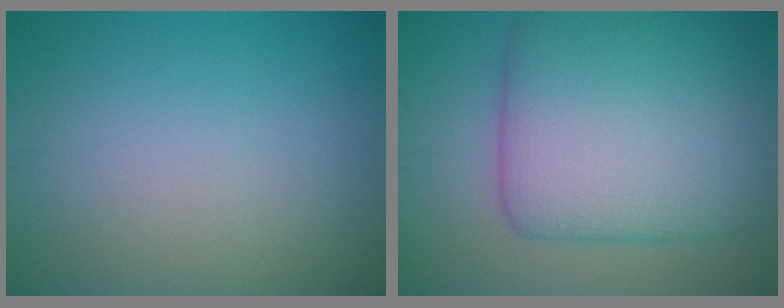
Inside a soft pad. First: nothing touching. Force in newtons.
{"total": 11.1, "press": 11.1, "slide": 0.1}